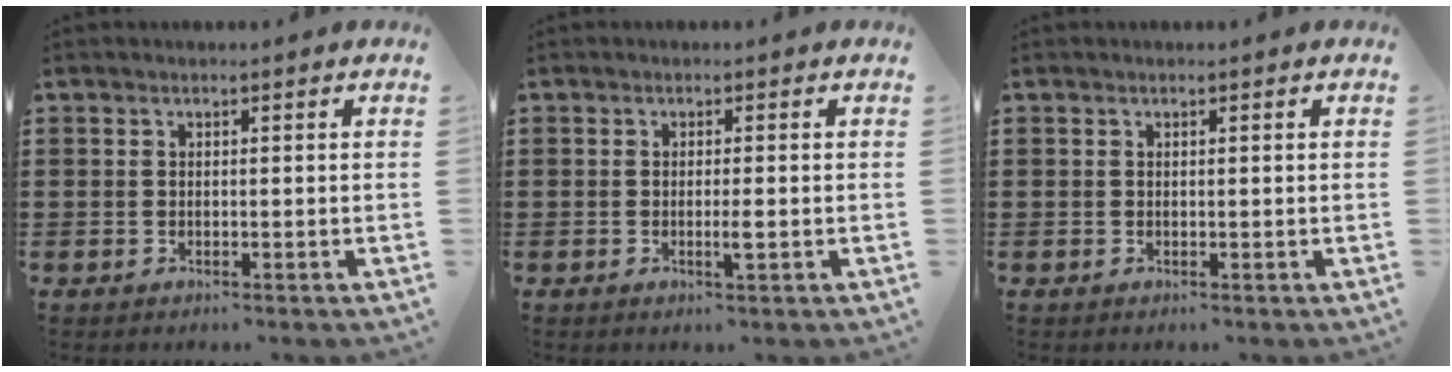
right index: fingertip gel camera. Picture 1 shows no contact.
{"total": 2.0, "force": [-0.5, 0.0, 1.9], "torque": [-0.033, -0.003, -0.010]}
{"total": 0.0}